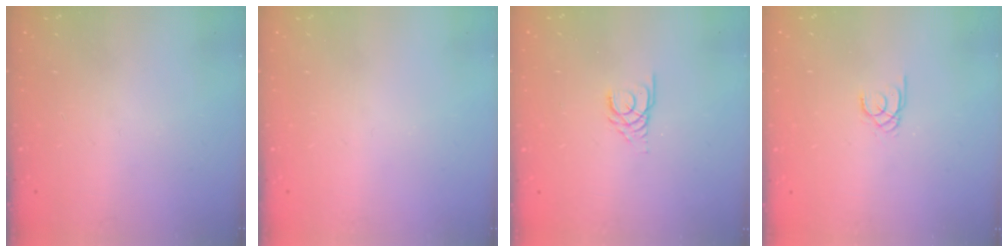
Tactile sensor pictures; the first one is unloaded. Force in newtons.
{"total": 0.0}
{"total": 3.0, "press": 2.9, "slide": 0.3}
{"total": 1.3, "press": 1.3, "slide": 0.1}